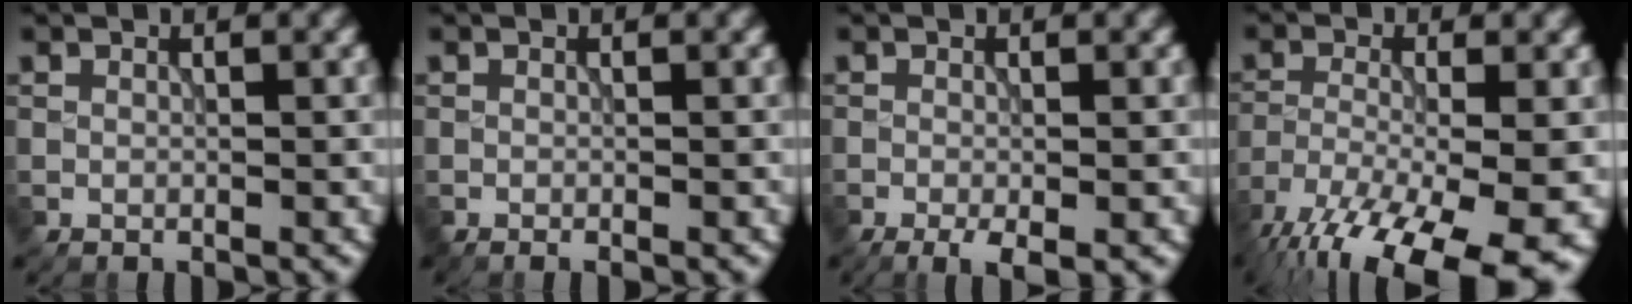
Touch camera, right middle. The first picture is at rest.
{"total": 0.6, "force": [-0.5, 0.0, 0.4], "torque": [-0.004, -0.006, -0.009]}
{"total": 2.3, "force": [-1.2, 0.5, 1.9], "torque": [-0.035, -0.007, -0.021]}
{"total": 15.3, "force": [-10.8, 4.8, 9.8], "torque": [-0.179, -0.046, -0.155]}